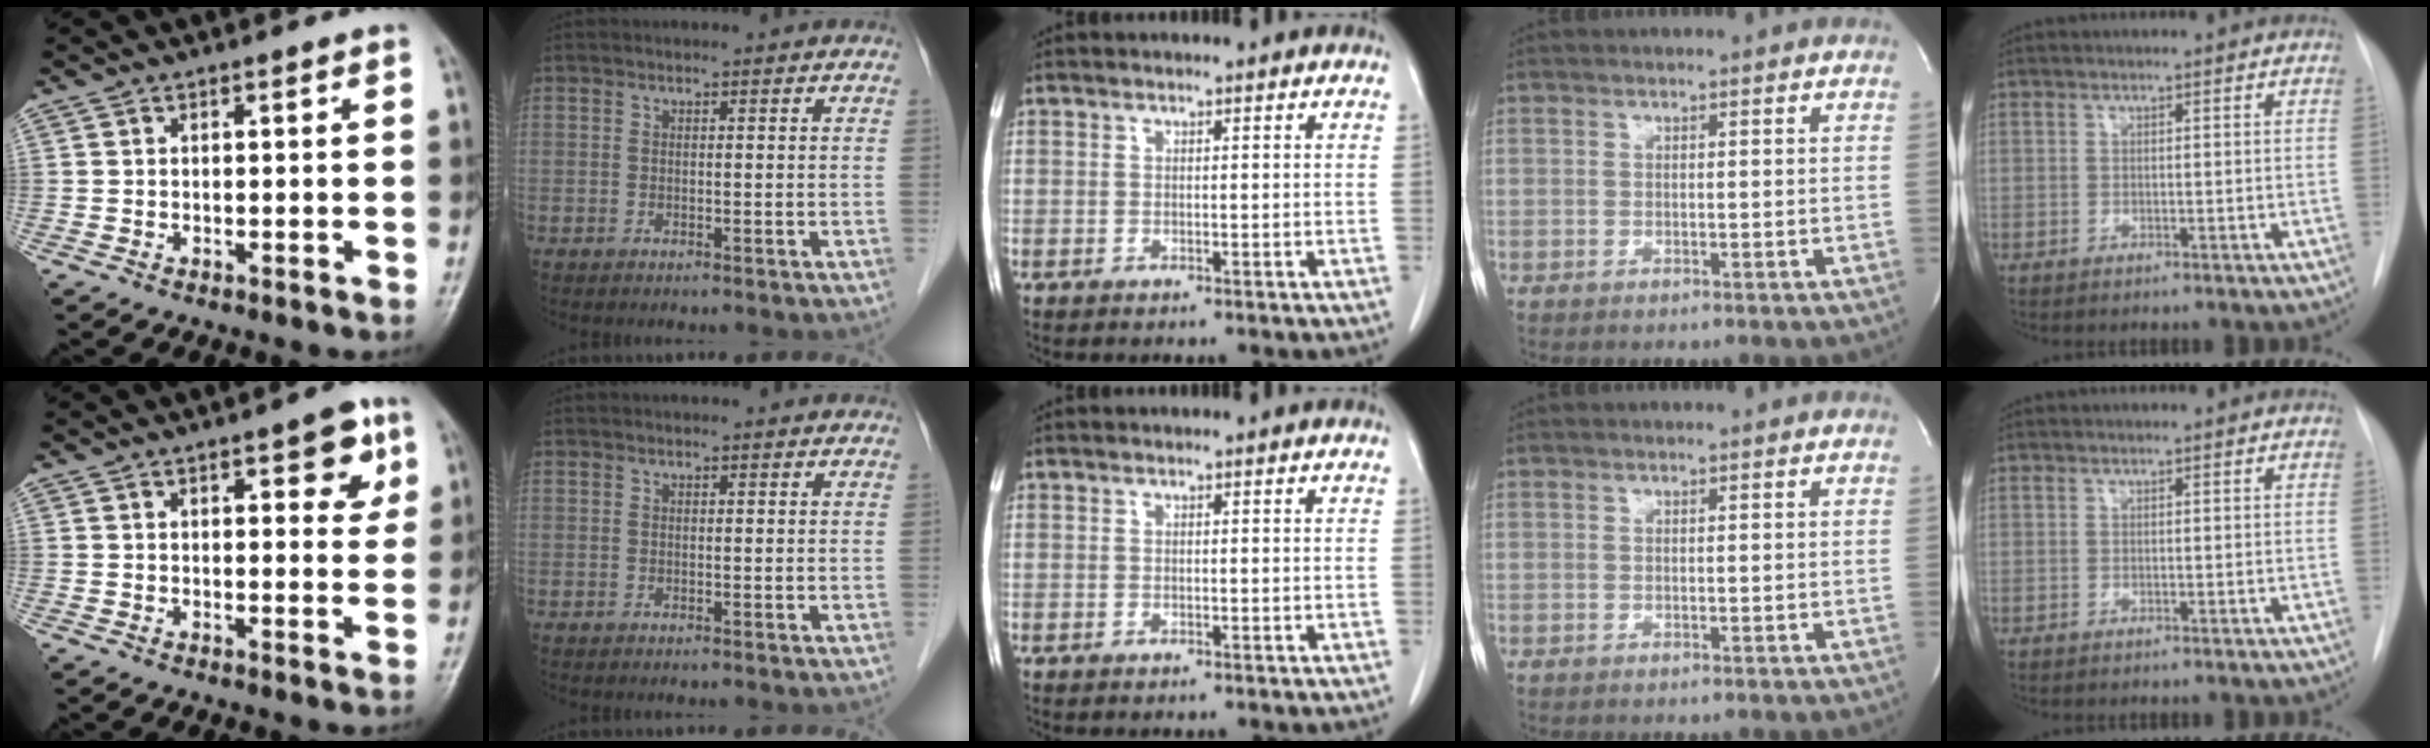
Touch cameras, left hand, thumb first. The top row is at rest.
{"thumb": {"total": 6.9, "force": [3.3, 2.8, 5.4], "torque": [-0.042, -0.011, 0.035]}, "index": {"total": 1.0, "force": [0.9, 0.4, 0.2], "torque": [-0.010, 0.003, 0.006]}}